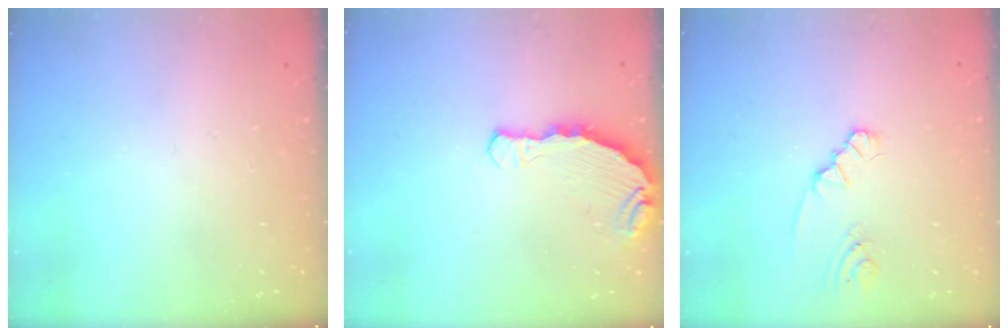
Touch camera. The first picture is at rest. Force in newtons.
{"total": 7.5, "press": 6.3, "slide": 4.0}
{"total": 1.8, "press": 1.8, "slide": 0.2}